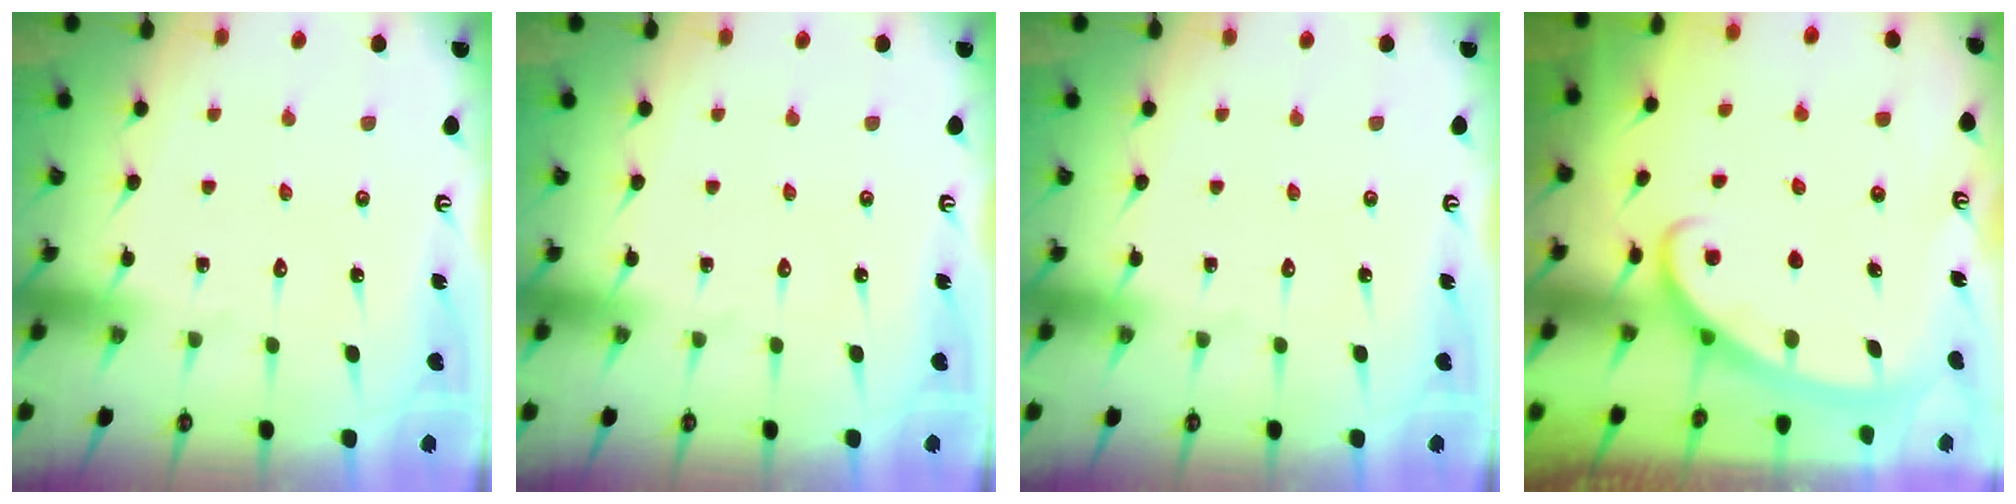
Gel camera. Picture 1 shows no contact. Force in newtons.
{"total": 0.0}
{"total": 0.0}
{"total": 2.8, "press": 2.8, "slide": 0.4}